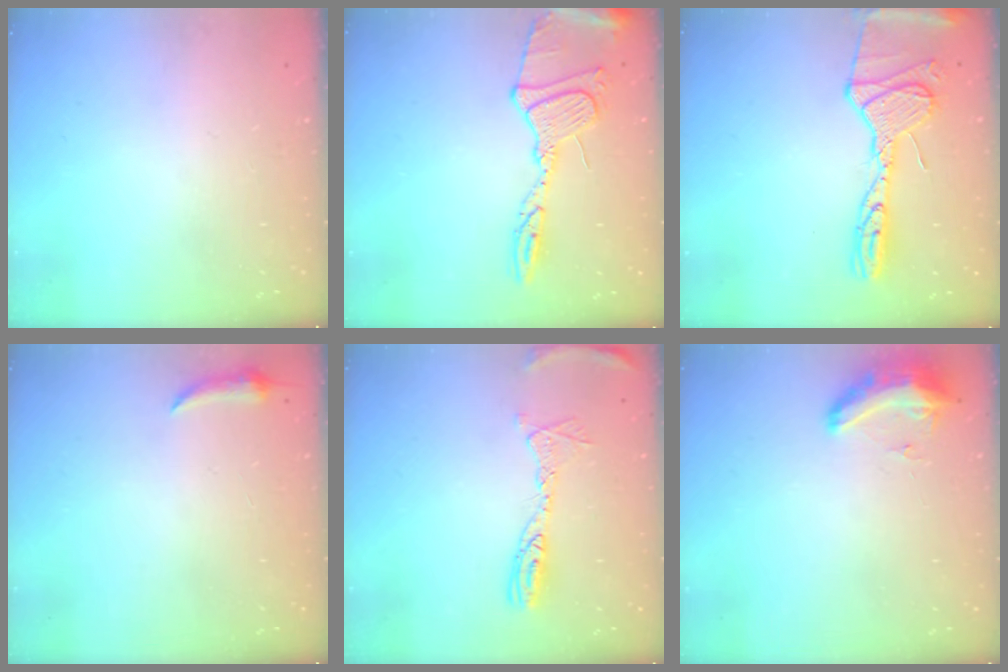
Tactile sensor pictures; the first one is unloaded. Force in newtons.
{"total": 15.1, "press": 15.0, "slide": 1.3}
{"total": 17.4, "press": 17.2, "slide": 2.8}
{"total": 3.8, "press": 3.7, "slide": 0.8}
{"total": 10.6, "press": 10.6, "slide": 1.0}
{"total": 9.6, "press": 9.0, "slide": 3.4}